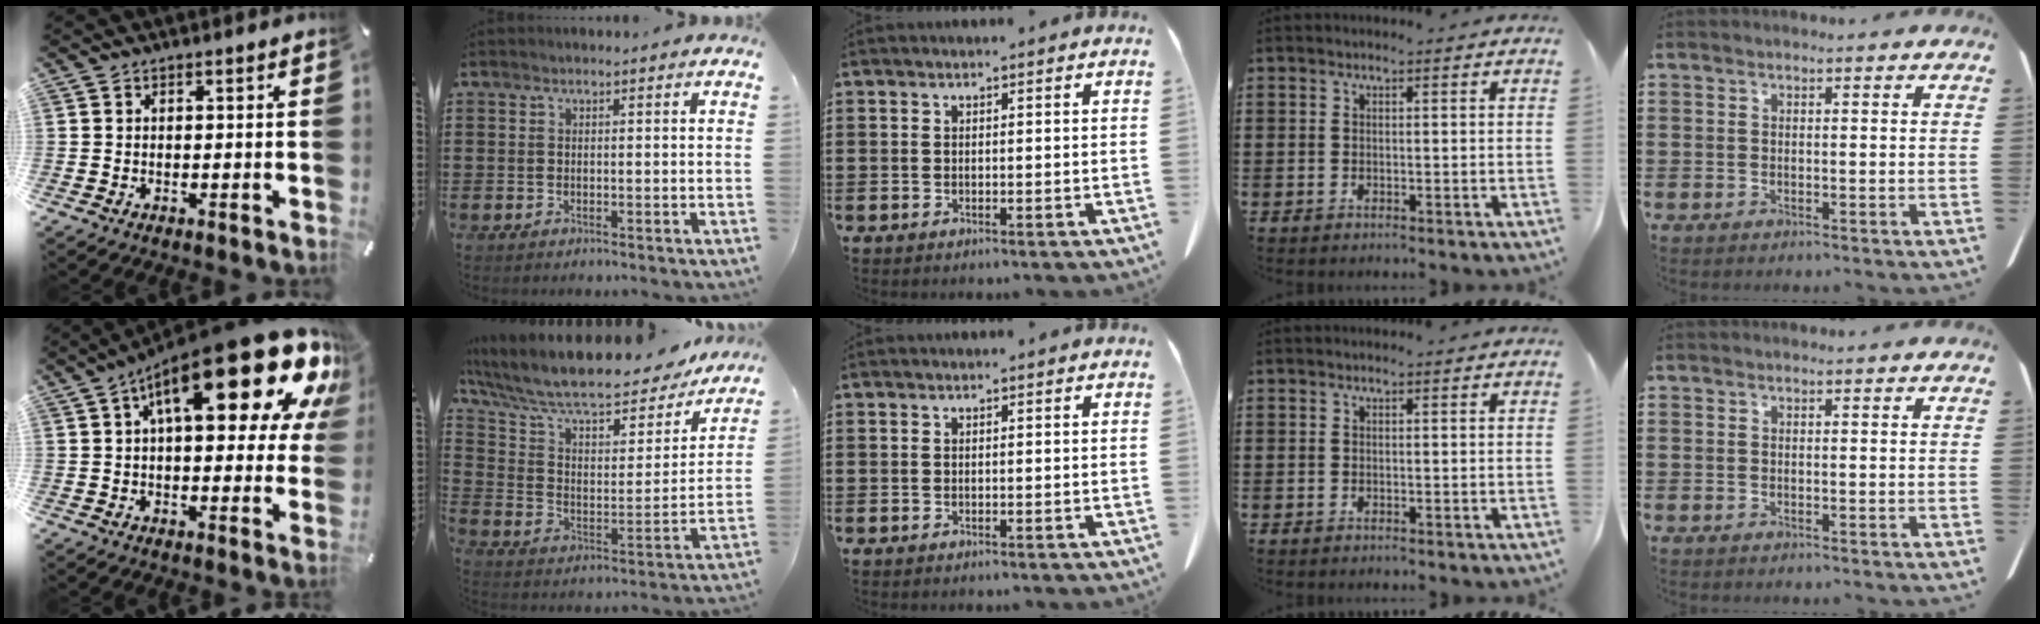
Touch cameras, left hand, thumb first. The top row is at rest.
{"thumb": {"total": 27.2, "force": [11.9, 10.3, 22.2], "torque": [-0.320, -0.067, 0.192]}, "index": {"total": 11.4, "force": [9.5, 2.7, 5.6], "torque": [-0.142, -0.063, 0.163]}}